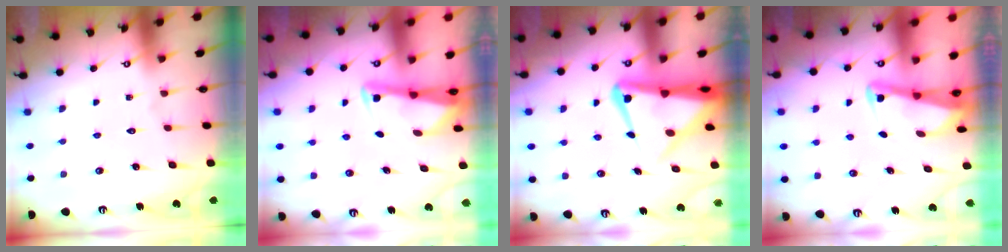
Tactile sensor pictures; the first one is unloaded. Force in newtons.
{"total": 2.8, "press": 2.8, "slide": 0.2}
{"total": 9.0, "press": 8.9, "slide": 1.3}
{"total": 2.9, "press": 2.9, "slide": 0.4}